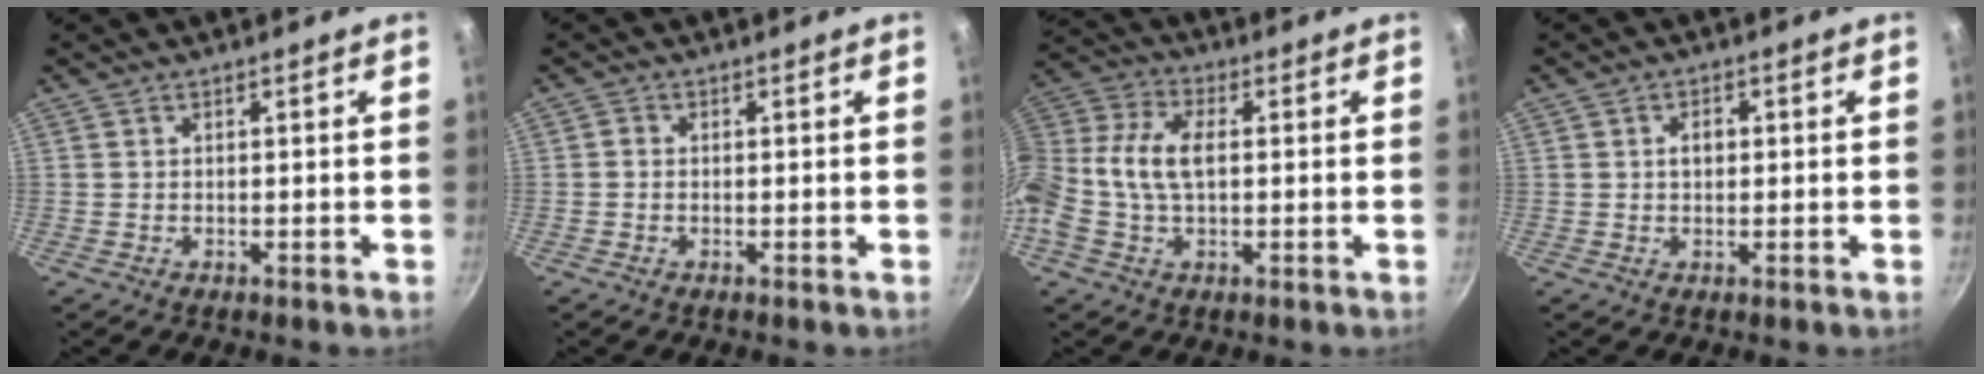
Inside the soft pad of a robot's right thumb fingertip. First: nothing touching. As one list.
[{"total": 1.0, "force": [-0.4, 0.8, 0.5], "torque": [-0.008, 0.003, -0.009]}, {"total": 11.5, "force": [0.0, 6.9, 9.2], "torque": [-0.190, 0.025, -0.022]}, {"total": 2.7, "force": [0.3, 1.9, 1.9], "torque": [-0.021, 0.005, 0.003]}]